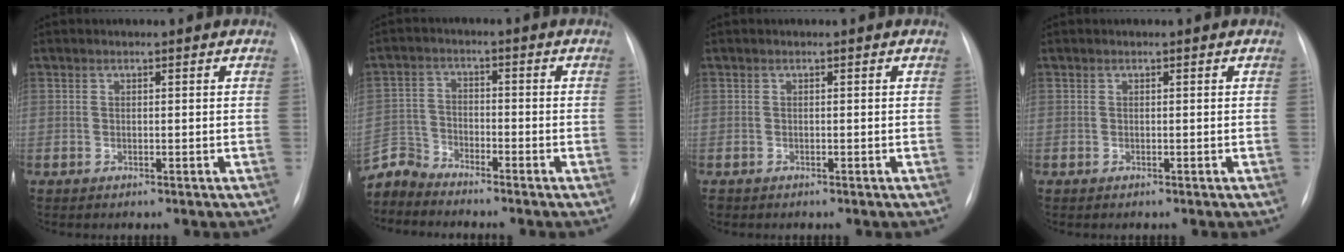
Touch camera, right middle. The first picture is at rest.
{"total": 5.5, "force": [-5.4, 0.4, -0.8], "torque": [0.012, 0.000, -0.111]}
{"total": 0.6, "force": [-0.5, 0.4, 0.1], "torque": [-0.005, 0.002, -0.007]}
{"total": 0.0}